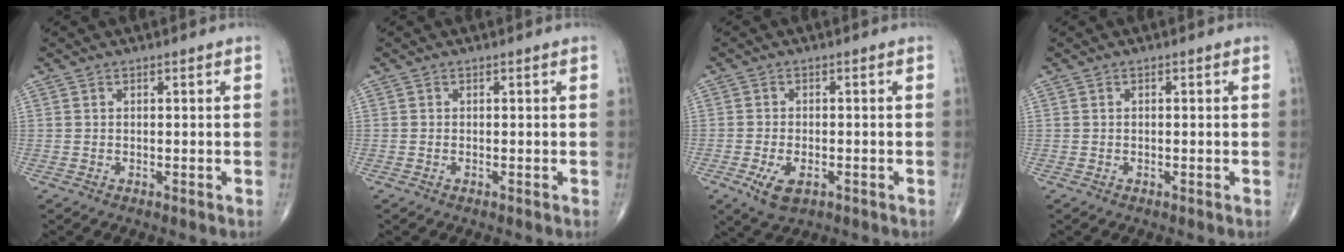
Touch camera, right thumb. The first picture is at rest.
{"total": 0.0}
{"total": 5.2, "force": [-2.2, 2.7, 3.9], "torque": [-0.071, -0.001, -0.032]}
{"total": 0.0}